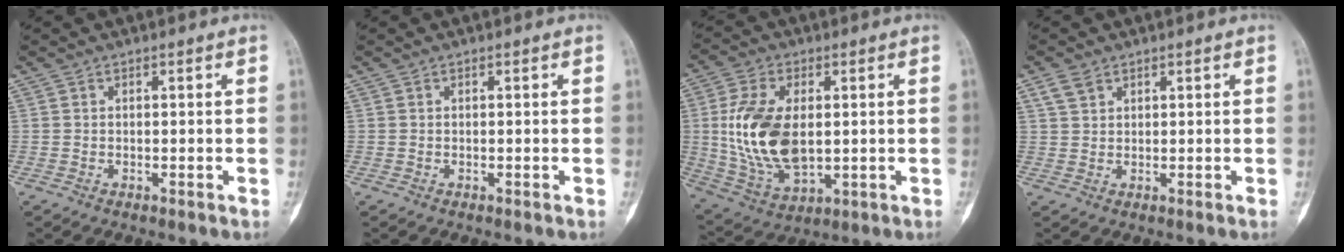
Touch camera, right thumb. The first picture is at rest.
{"total": 0.0}
{"total": 16.0, "force": [1.0, 9.0, 13.2], "torque": [-0.255, -0.010, 0.031]}
{"total": 2.6, "force": [1.6, 1.6, 1.3], "torque": [-0.027, 0.002, 0.037]}